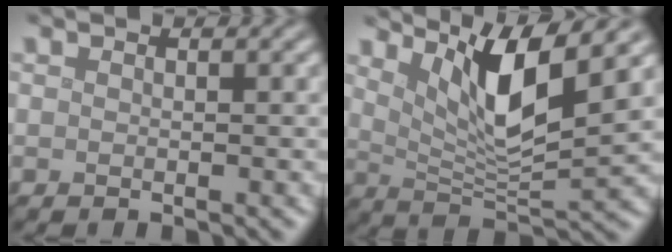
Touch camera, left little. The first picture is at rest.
{"total": 7.0, "force": [3.8, 1.5, 5.7], "torque": [-0.095, -0.007, 0.070]}